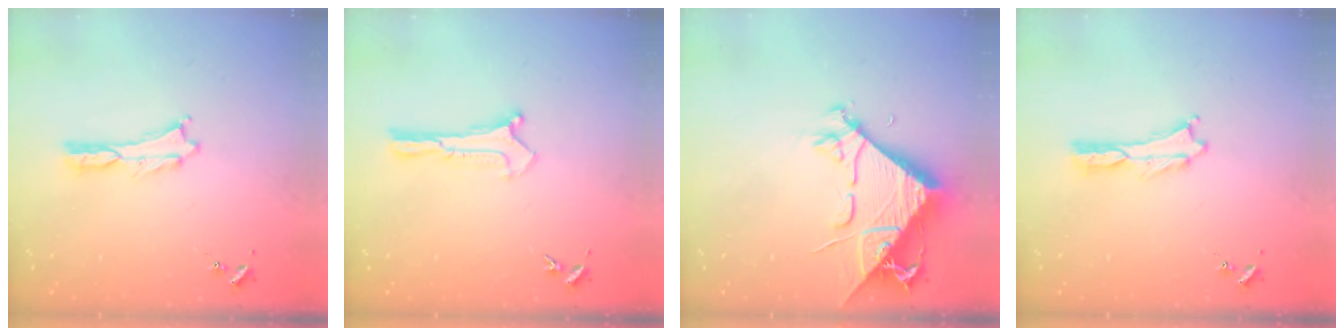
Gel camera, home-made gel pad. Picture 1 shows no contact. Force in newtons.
{"total": 0.0}
{"total": 10.1, "press": 10.0, "slide": 1.2}
{"total": 0.0}